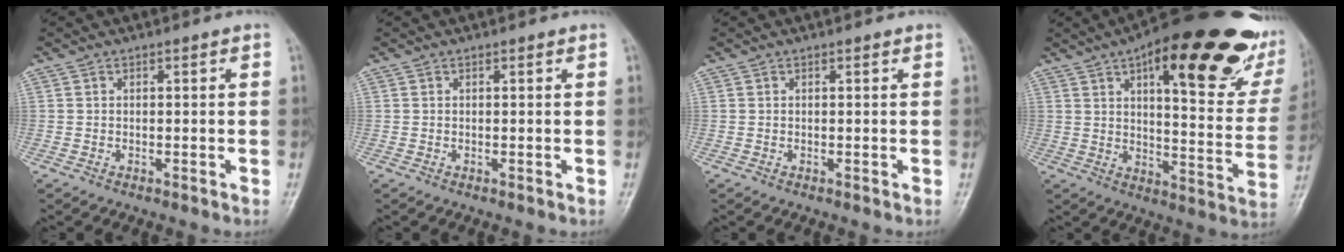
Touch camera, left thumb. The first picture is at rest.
{"total": 0.0}
{"total": 0.0}
{"total": 30.8, "force": [17.1, 10.3, 23.4], "torque": [-0.286, -0.038, 0.234]}